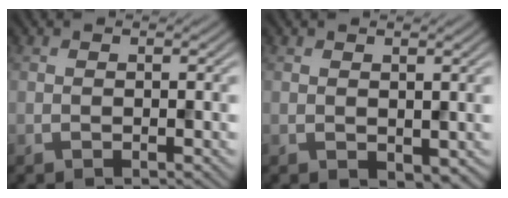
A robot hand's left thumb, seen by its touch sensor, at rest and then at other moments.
{"total": 1.4, "force": [0.4, 1.0, 1.0], "torque": [-0.019, -0.008, 0.012]}